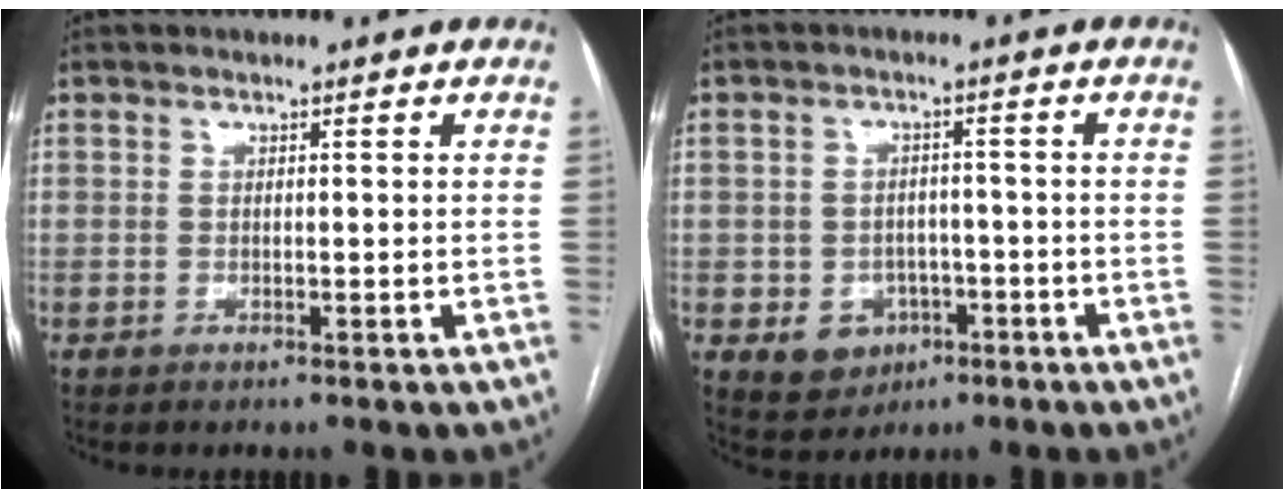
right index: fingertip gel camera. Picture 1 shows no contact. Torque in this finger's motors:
{"motor_torque": [0.06, 0.02, -0.37, -0.09]}